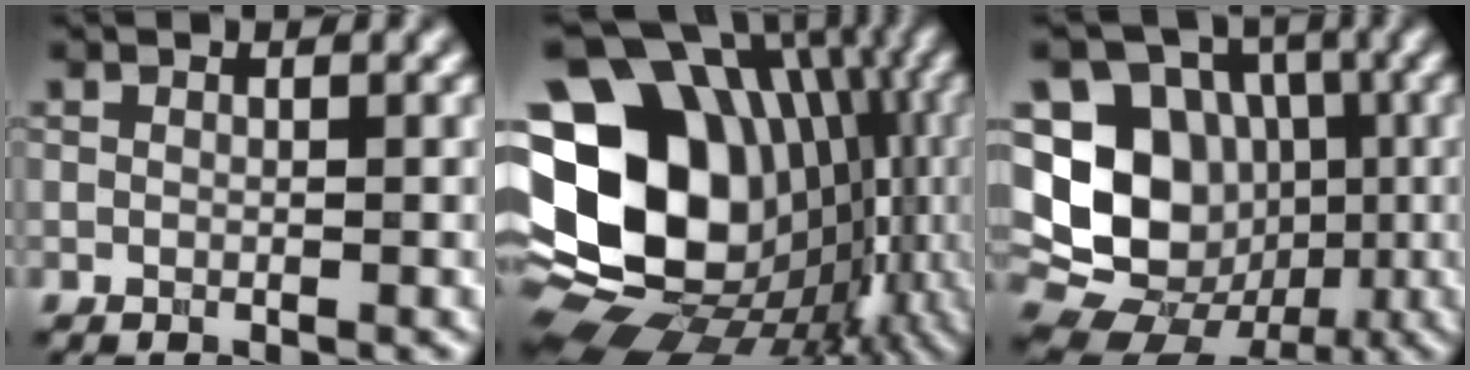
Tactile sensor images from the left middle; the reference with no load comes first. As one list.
[{"total": 20.1, "force": [-0.1, 15.8, 12.4], "torque": [-0.220, 0.001, 0.024]}, {"total": 15.2, "force": [-0.3, 13.6, 6.9], "torque": [-0.154, 0.023, -0.019]}]